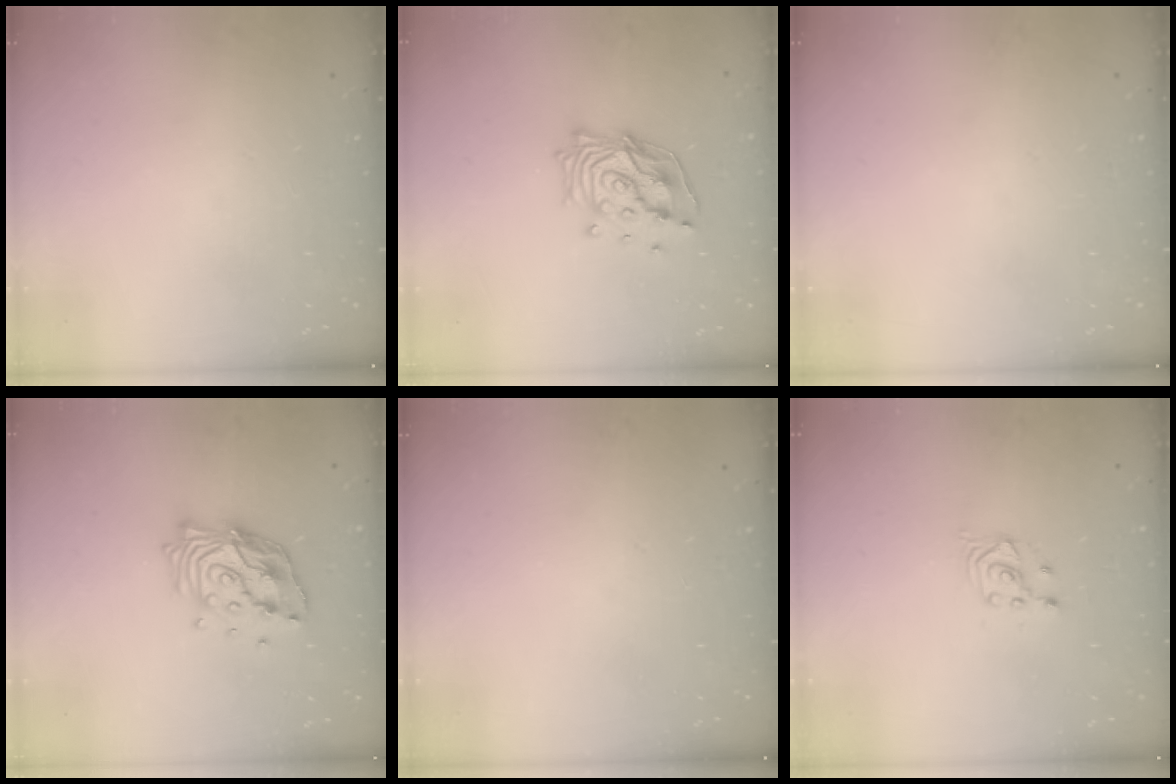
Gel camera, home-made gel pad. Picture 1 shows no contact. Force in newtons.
{"total": 15.4, "press": 15.2, "slide": 1.9}
{"total": 0.0}
{"total": 14.9, "press": 14.8, "slide": 1.1}
{"total": 0.0}
{"total": 2.6, "press": 2.6, "slide": 0.1}